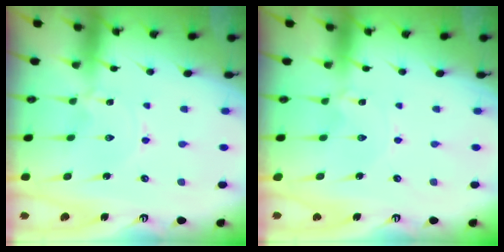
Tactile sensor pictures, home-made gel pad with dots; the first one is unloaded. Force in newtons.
{"total": 0.7, "press": 0.7, "slide": 0.1}